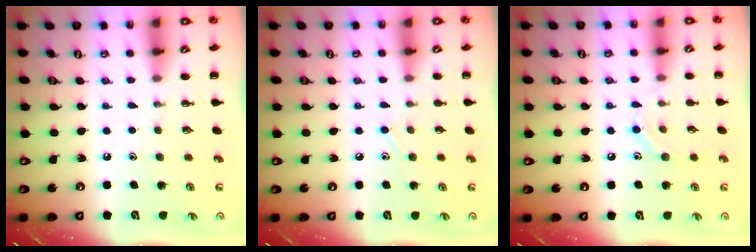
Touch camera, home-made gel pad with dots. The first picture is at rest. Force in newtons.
{"total": 5.4, "press": 5.0, "slide": 1.9}
{"total": 7.0, "press": 6.9, "slide": 1.2}